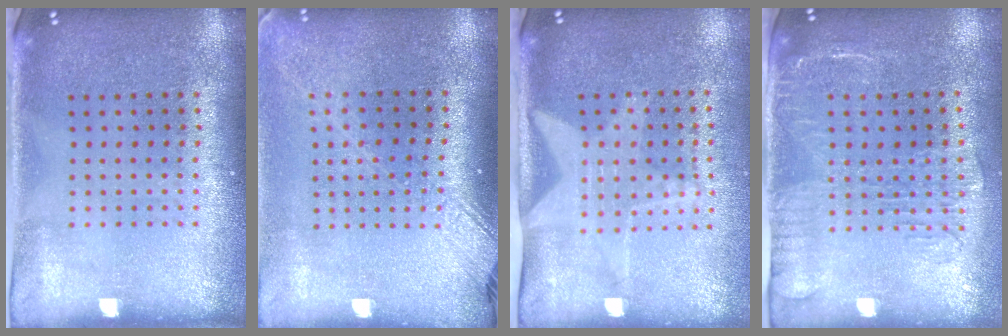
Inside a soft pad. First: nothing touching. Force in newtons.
{"total": 2.0, "press": 1.5, "slide": 1.3}
{"total": 2.1, "press": 1.6, "slide": 1.3}
{"total": 1.9, "press": 1.6, "slide": 1.1}